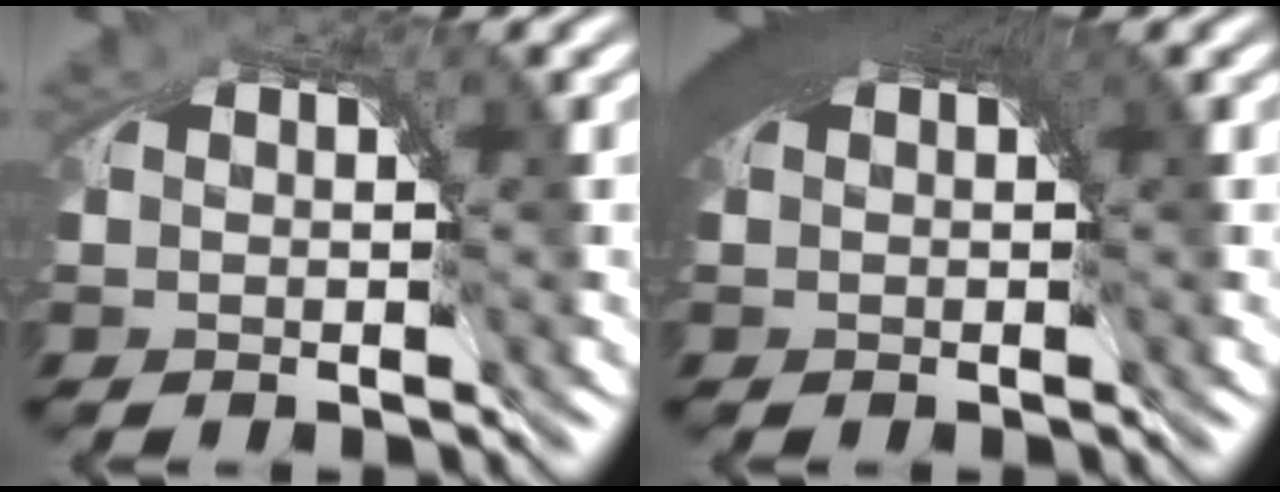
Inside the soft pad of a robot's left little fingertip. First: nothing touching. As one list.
[{"total": 5.9, "force": [1.9, 2.1, 5.2], "torque": [-0.060, 0.017, 0.021]}]